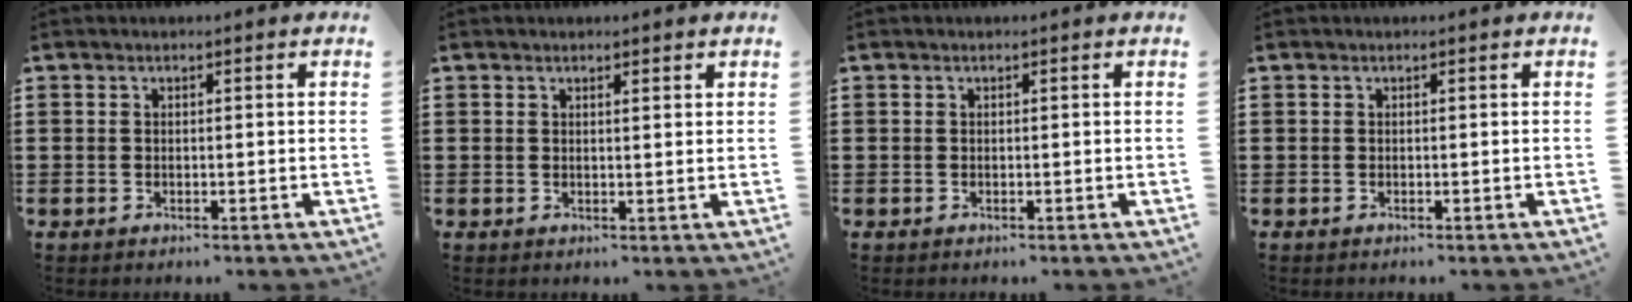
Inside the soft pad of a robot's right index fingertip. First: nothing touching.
{"total": 0.9, "force": [0.8, 0.0, 0.5], "torque": [-0.012, -0.002, 0.015]}
{"total": 0.0}
{"total": 0.0}